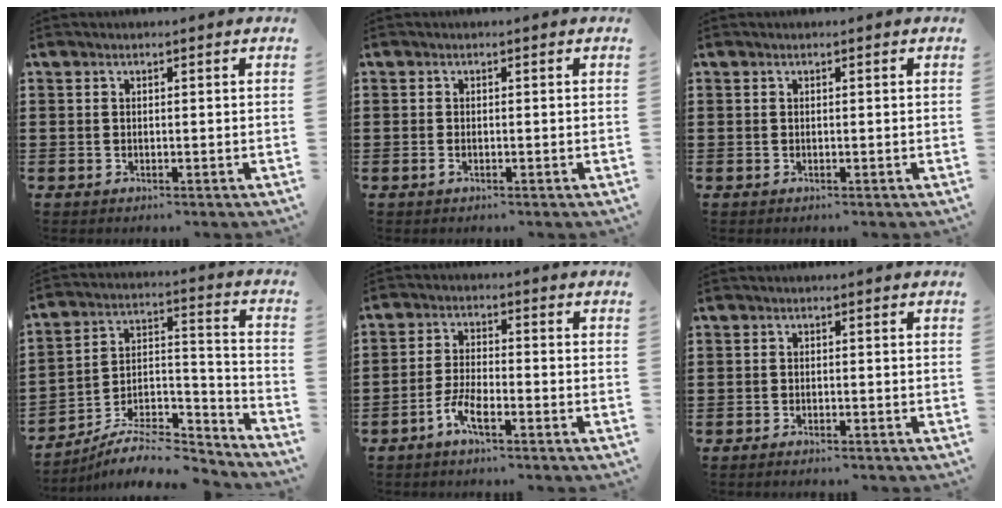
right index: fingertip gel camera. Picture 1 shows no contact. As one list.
[{"total": 0.7, "force": [-0.4, 0.2, 0.5], "torque": [-0.012, -0.004, -0.006]}, {"total": 0.0}, {"total": 8.5, "force": [-7.2, 3.2, 3.3], "torque": [-0.044, 0.025, -0.132]}, {"total": 4.2, "force": [-2.8, 0.8, 3.0], "torque": [-0.072, -0.002, -0.058]}, {"total": 0.9, "force": [-0.9, -0.1, 0.1], "torque": [-0.003, -0.002, -0.017]}]